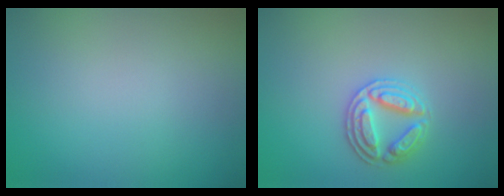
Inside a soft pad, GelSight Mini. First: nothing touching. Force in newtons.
{"total": 2.9, "press": 2.9, "slide": 0.5}